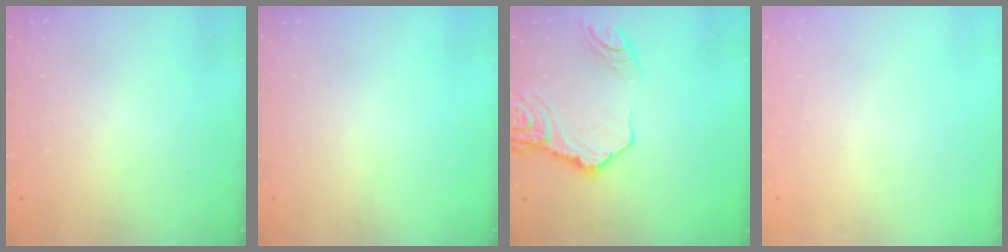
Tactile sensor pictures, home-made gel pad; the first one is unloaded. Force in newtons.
{"total": 0.0}
{"total": 14.8, "press": 14.8, "slide": 0.9}
{"total": 0.0}